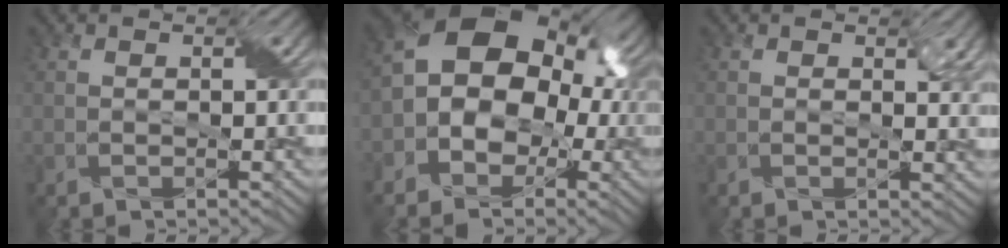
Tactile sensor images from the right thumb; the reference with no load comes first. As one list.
[{"total": 14.7, "force": [-0.8, 11.6, 9.0], "torque": [-0.138, 0.013, -0.037]}, {"total": 2.3, "force": [0.9, 1.2, 1.7], "torque": [-0.026, -0.005, 0.016]}]